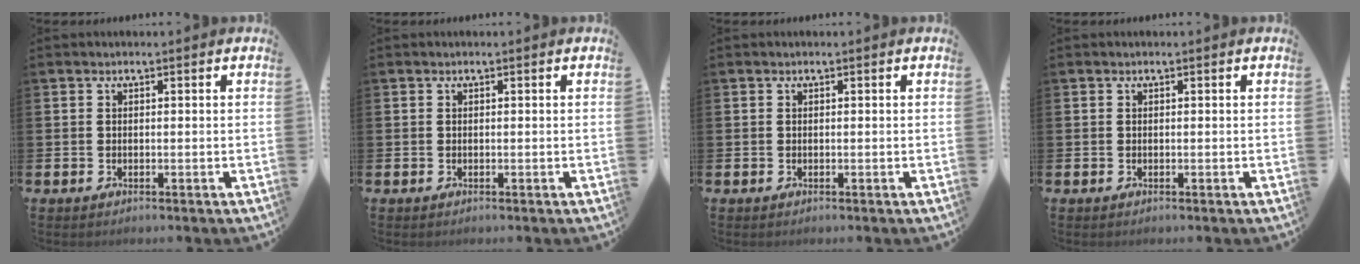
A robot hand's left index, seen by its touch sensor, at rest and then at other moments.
{"total": 0.0}
{"total": 0.0}
{"total": 0.0}